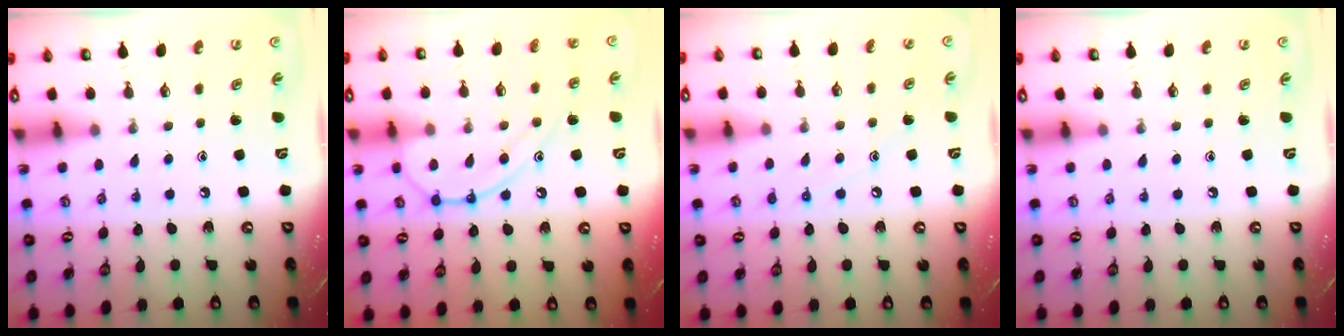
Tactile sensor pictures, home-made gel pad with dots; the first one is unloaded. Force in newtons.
{"total": 13.9, "press": 13.8, "slide": 1.3}
{"total": 6.0, "press": 6.0, "slide": 0.7}
{"total": 0.0}